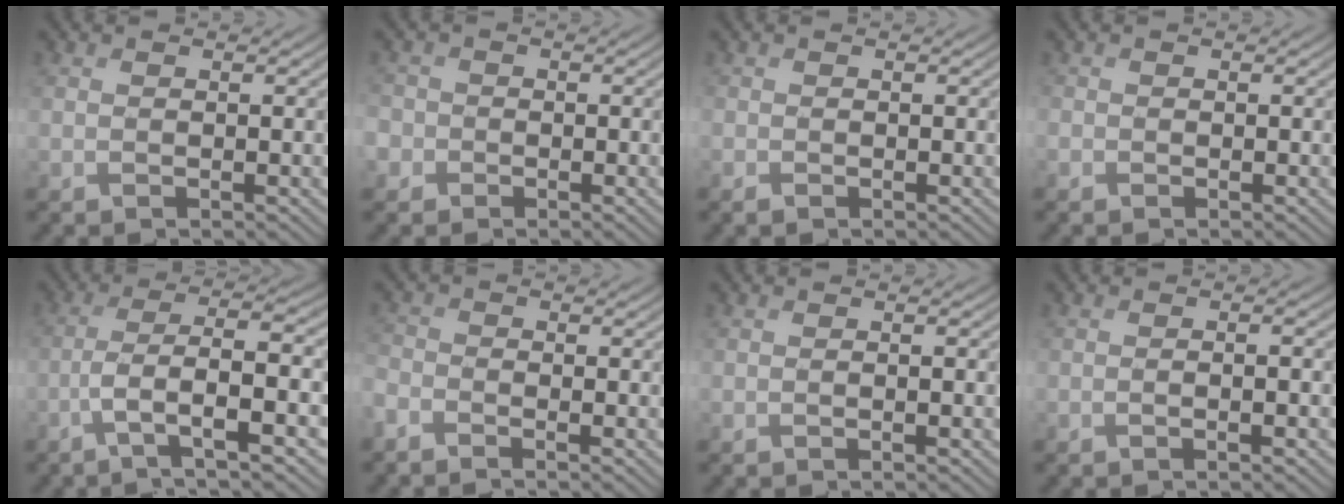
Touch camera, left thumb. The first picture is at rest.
{"total": 2.9, "force": [-1.0, 2.7, 0.5], "torque": [-0.013, -0.003, -0.032]}
{"total": 0.9, "force": [-0.6, 0.7, 0.3], "torque": [-0.007, -0.005, -0.013]}
{"total": 0.8, "force": [-0.5, 0.7, 0.0], "torque": [-0.001, -0.005, -0.015]}
{"total": 7.9, "force": [-3.3, 1.4, 7.1], "torque": [-0.114, 0.013, -0.072]}
{"total": 3.0, "force": [-2.5, 1.1, 1.1], "torque": [-0.030, -0.008, -0.068]}
{"total": 0.8, "force": [-0.4, 0.1, 0.7], "torque": [-0.012, 0.000, -0.005]}
{"total": 2.1, "force": [-0.8, 0.4, 1.9], "torque": [-0.031, 0.005, -0.015]}